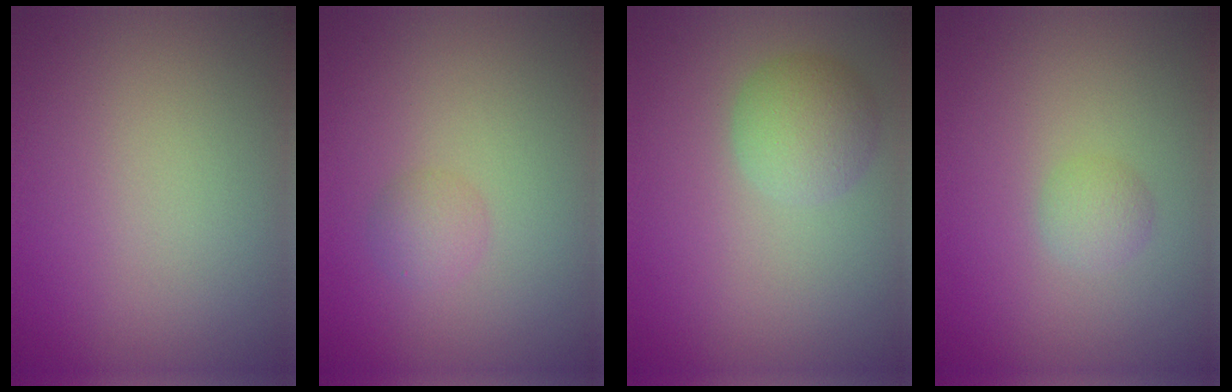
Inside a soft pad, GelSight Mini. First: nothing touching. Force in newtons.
{"total": 1.4, "press": 1.4, "slide": 0.1}
{"total": 3.0, "press": 3.0, "slide": 0.1}
{"total": 1.4, "press": 1.4, "slide": 0.1}